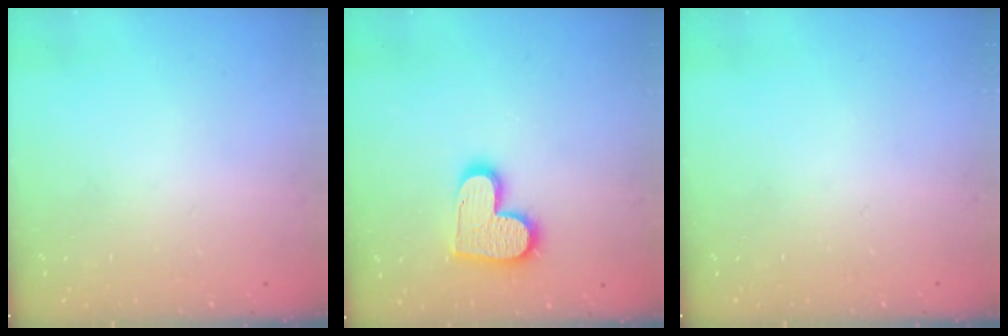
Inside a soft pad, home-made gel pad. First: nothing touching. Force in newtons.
{"total": 13.8, "press": 13.7, "slide": 1.1}
{"total": 0.0}